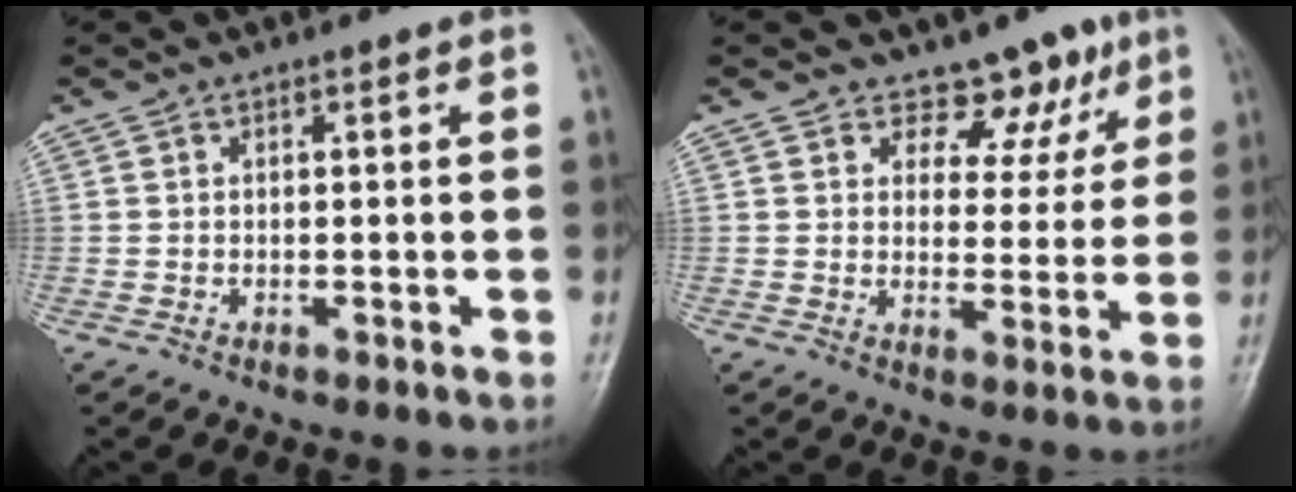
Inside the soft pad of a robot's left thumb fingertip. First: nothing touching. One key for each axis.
{"total": 8.1, "fx": 5.7, "fy": 5.3, "fz": 2.3, "tx": 0.013, "ty": -0.031, "tz": 0.074}